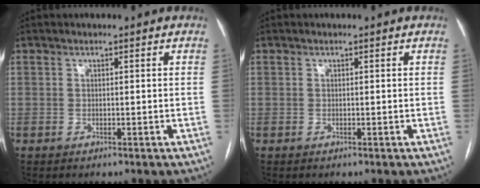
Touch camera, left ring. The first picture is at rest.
{"total": 0.0}